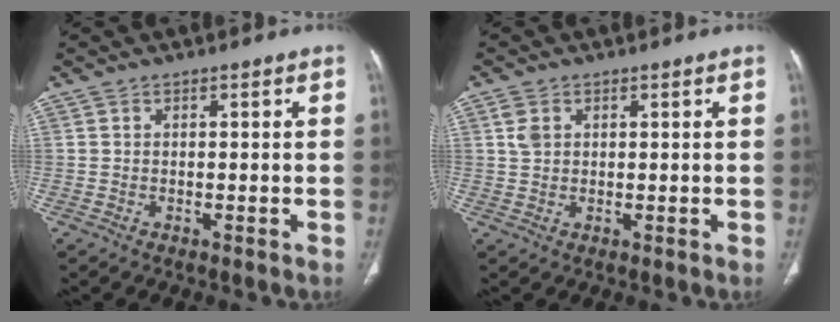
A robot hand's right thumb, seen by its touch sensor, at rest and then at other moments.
{"total": 2.7, "force": [1.0, 1.9, 1.6], "torque": [-0.032, 0.003, 0.026]}